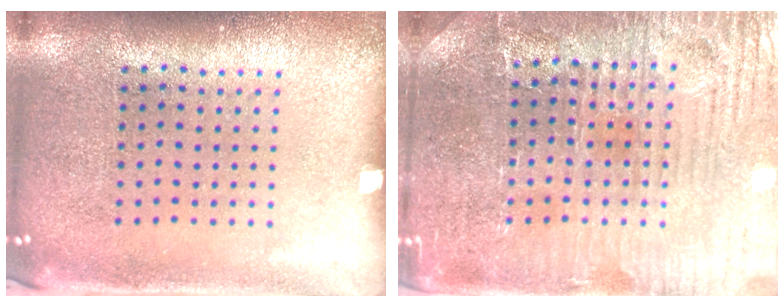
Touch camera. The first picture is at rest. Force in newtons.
{"total": 4.1, "press": 4.0, "slide": 0.9}